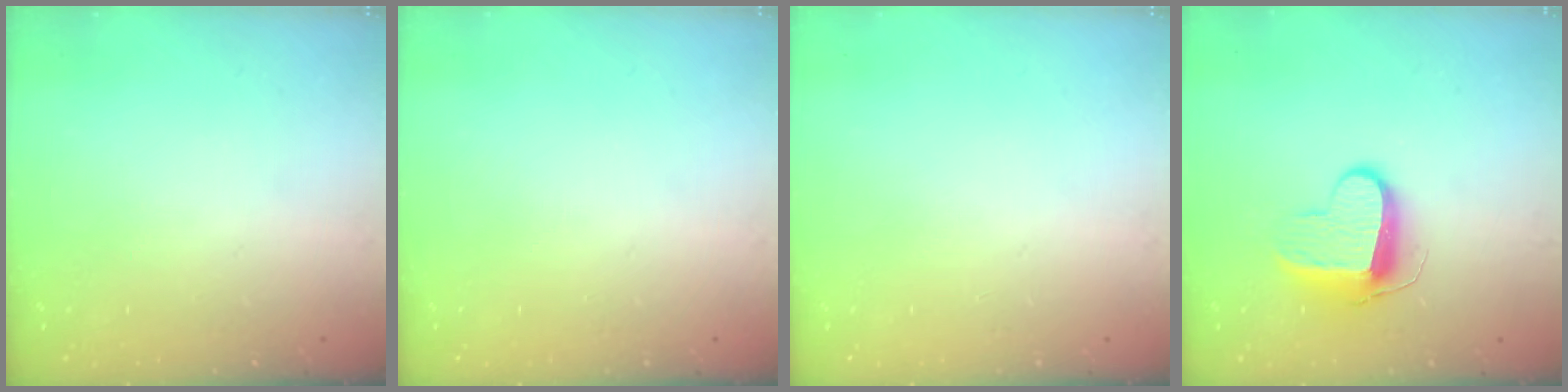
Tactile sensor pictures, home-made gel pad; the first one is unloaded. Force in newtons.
{"total": 0.0}
{"total": 0.0}
{"total": 10.1, "press": 10.1, "slide": 0.5}